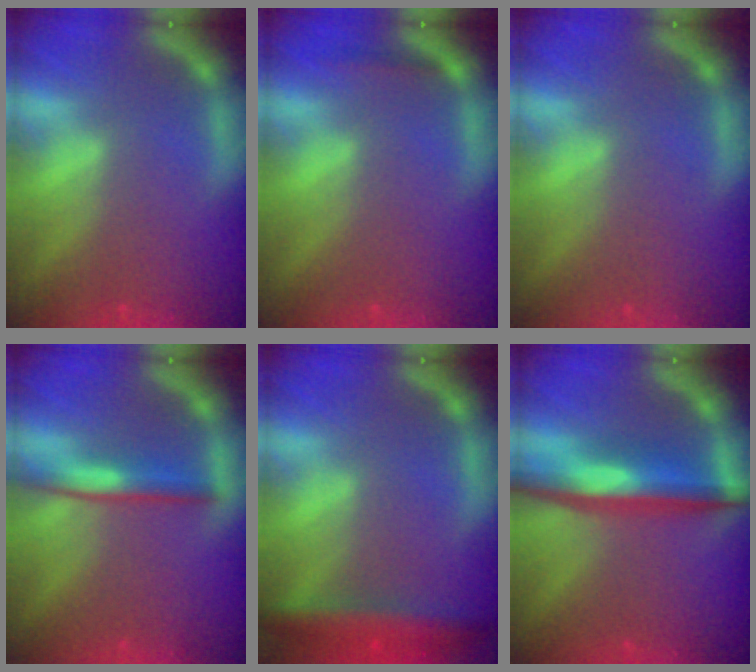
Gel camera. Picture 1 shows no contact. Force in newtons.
{"total": 0.9}
{"total": 0.0}
{"total": 3.0}
{"total": 5.0}
{"total": 6.0}